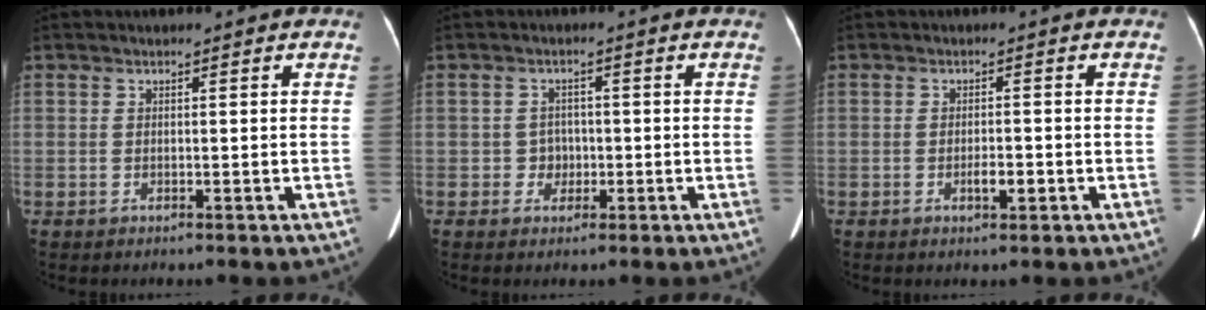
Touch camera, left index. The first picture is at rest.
{"total": 2.4, "force": [-0.6, 2.3, 0.4], "torque": [-0.002, 0.005, -0.009]}
{"total": 2.1, "force": [-0.9, 0.7, 1.7], "torque": [-0.030, -0.001, -0.014]}